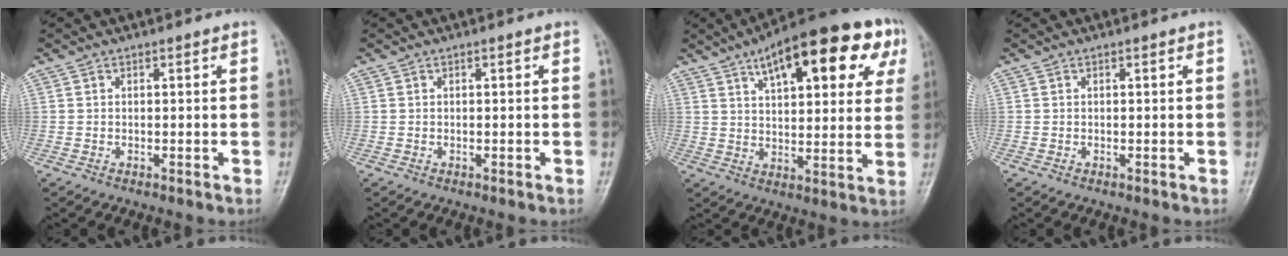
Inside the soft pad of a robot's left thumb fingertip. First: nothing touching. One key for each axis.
{"total": 0.0}
{"total": 22.2, "fx": 10.4, "fy": 8.7, "fz": 17.6, "tx": -0.219, "ty": 0.004, "tz": 0.144}
{"total": 0.0}